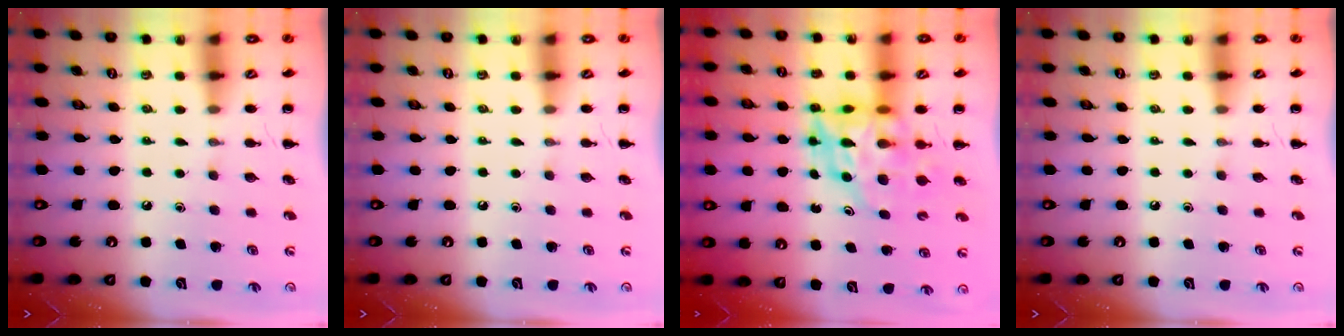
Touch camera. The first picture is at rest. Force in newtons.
{"total": 0.0}
{"total": 7.9, "press": 7.6, "slide": 2.2}
{"total": 0.0}